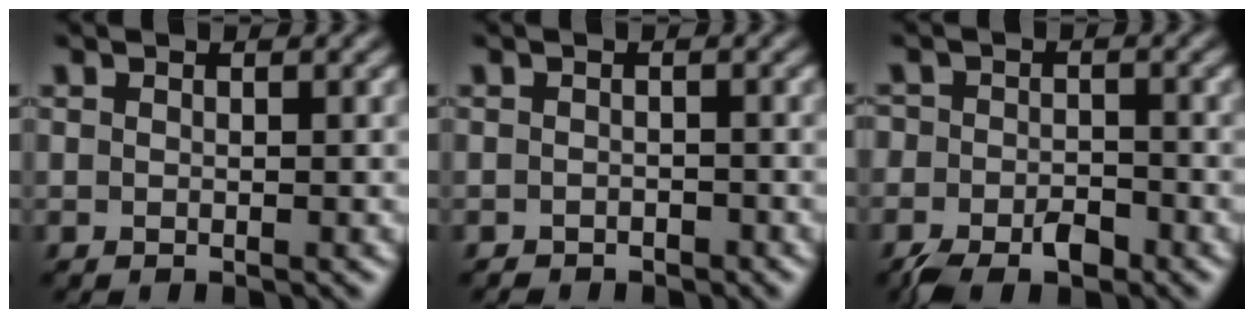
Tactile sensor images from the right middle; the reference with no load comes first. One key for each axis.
{"total": 0.8, "fx": -0.7, "fy": 0.4, "fz": 0.2, "tx": -0.003, "ty": -0.001, "tz": -0.011}
{"total": 4.2, "fx": -2.9, "fy": 2.3, "fz": 2.1, "tx": -0.038, "ty": -0.003, "tz": -0.058}